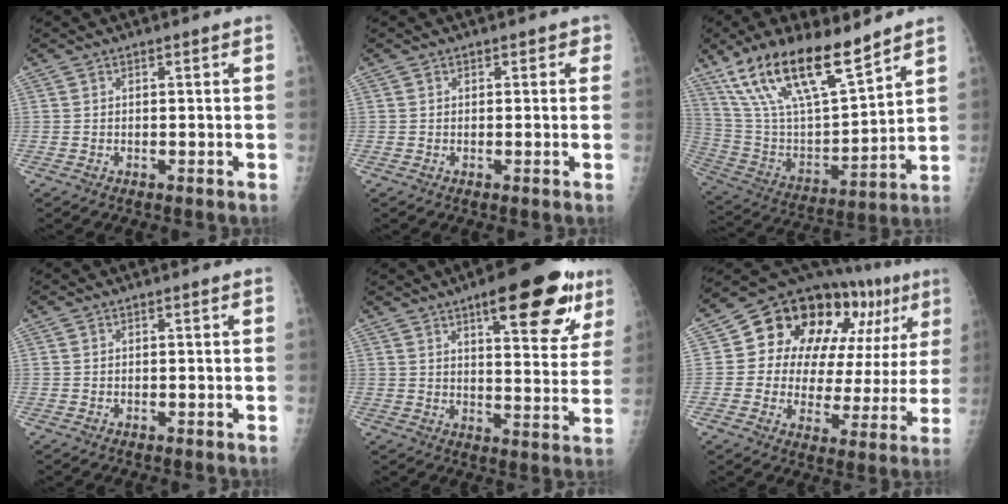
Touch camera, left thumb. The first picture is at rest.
{"total": 1.3, "force": [0.5, 1.1, 0.5], "torque": [0.016, 0.002, -0.002]}
{"total": 21.8, "force": [15.0, 6.8, 14.4], "torque": [-0.243, -0.056, 0.284]}
{"total": 0.0}
{"total": 18.6, "force": [10.2, 6.2, 14.3], "torque": [-0.154, -0.034, 0.136]}
{"total": 23.5, "force": [8.8, 13.3, 17.2], "torque": [-0.192, 0.017, 0.127]}